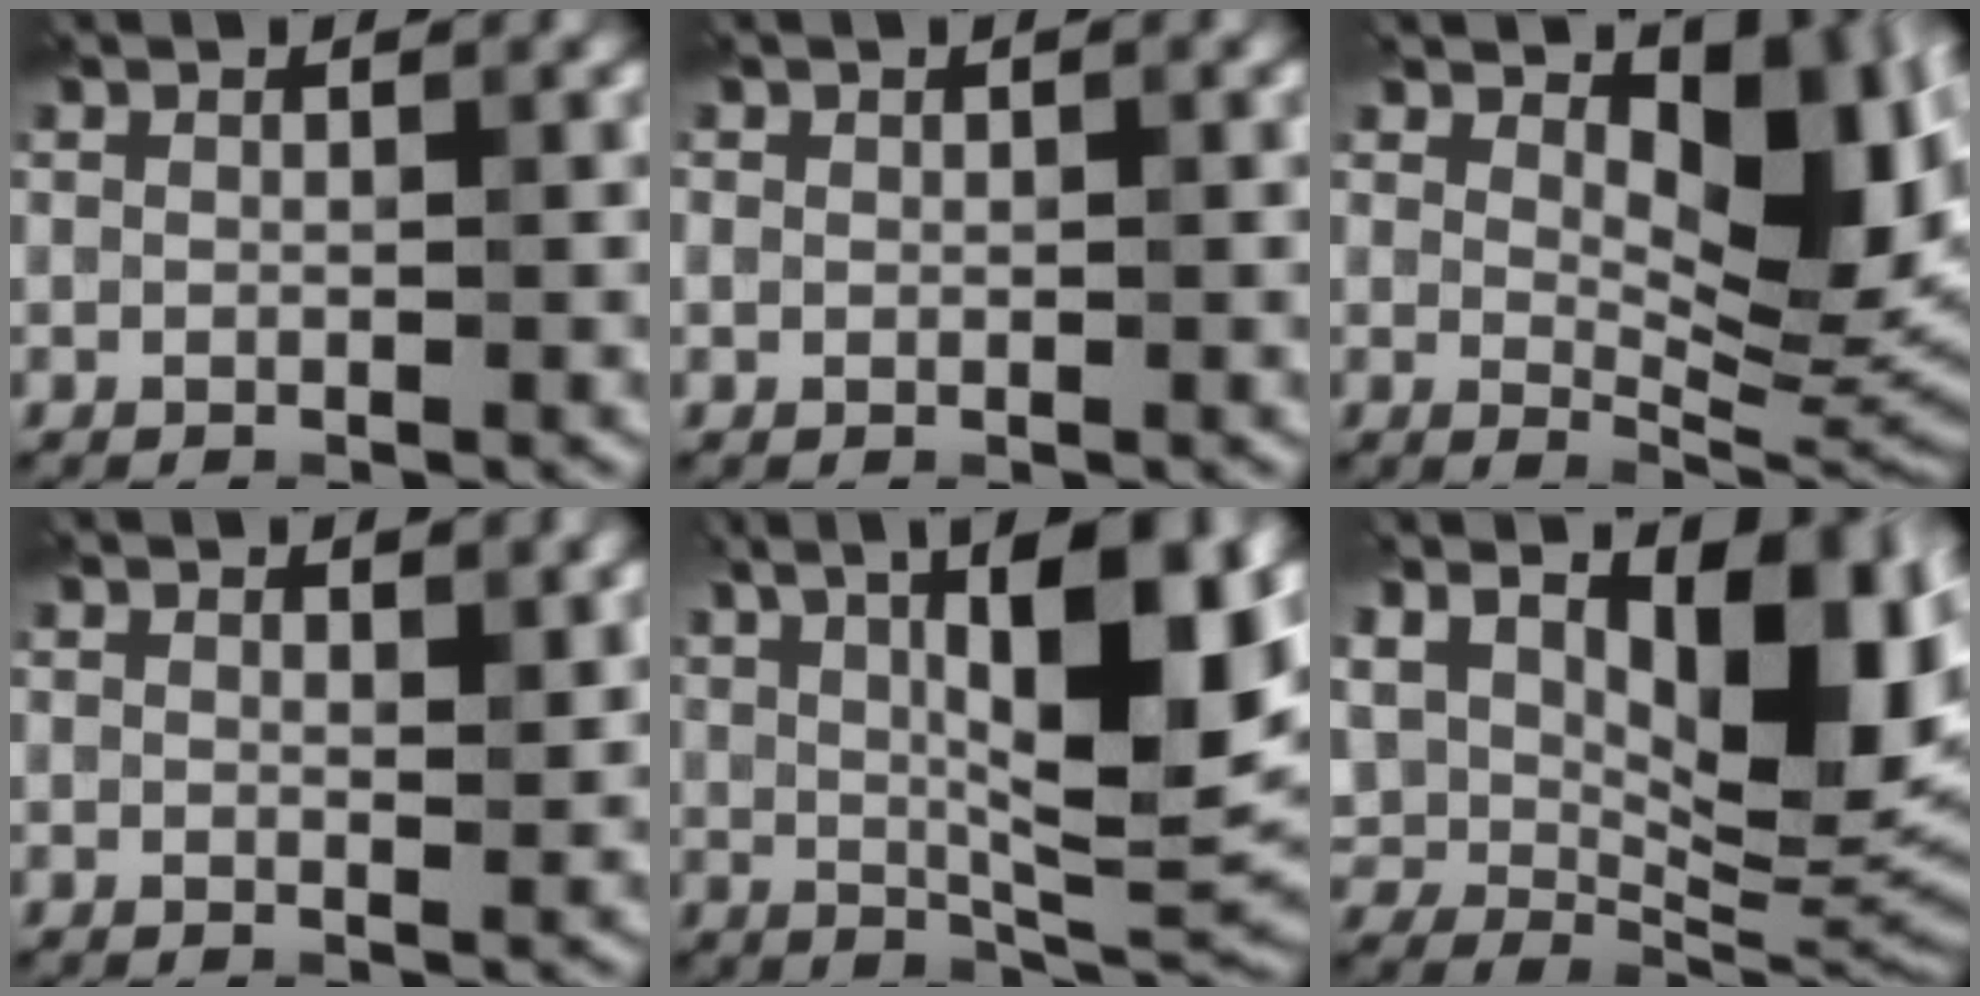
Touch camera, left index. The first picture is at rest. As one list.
[{"total": 0.7, "force": [0.2, 0.5, 0.4], "torque": [-0.008, 0.000, 0.003]}, {"total": 10.0, "force": [3.7, 4.7, 8.0], "torque": [-0.111, -0.015, 0.061]}, {"total": 1.4, "force": [1.1, 0.3, 0.8], "torque": [-0.012, -0.003, 0.020]}, {"total": 13.7, "force": [4.3, 3.7, 12.4], "torque": [-0.181, 0.005, 0.076]}, {"total": 13.8, "force": [4.9, 7.0, 10.9], "torque": [-0.163, -0.008, 0.091]}]